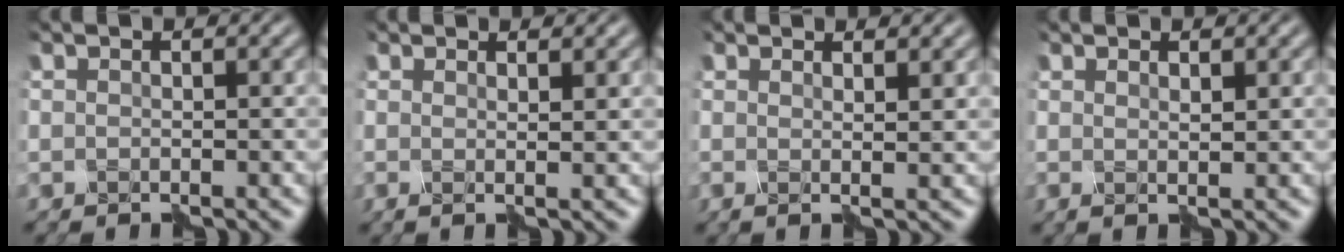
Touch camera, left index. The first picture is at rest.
{"total": 1.4, "force": [1.2, 0.3, 0.7], "torque": [-0.004, -0.003, 0.006]}
{"total": 1.8, "force": [1.4, 0.4, 1.0], "torque": [-0.008, 0.000, 0.004]}
{"total": 0.8, "force": [0.7, 0.0, 0.3], "torque": [-0.004, -0.003, 0.013]}